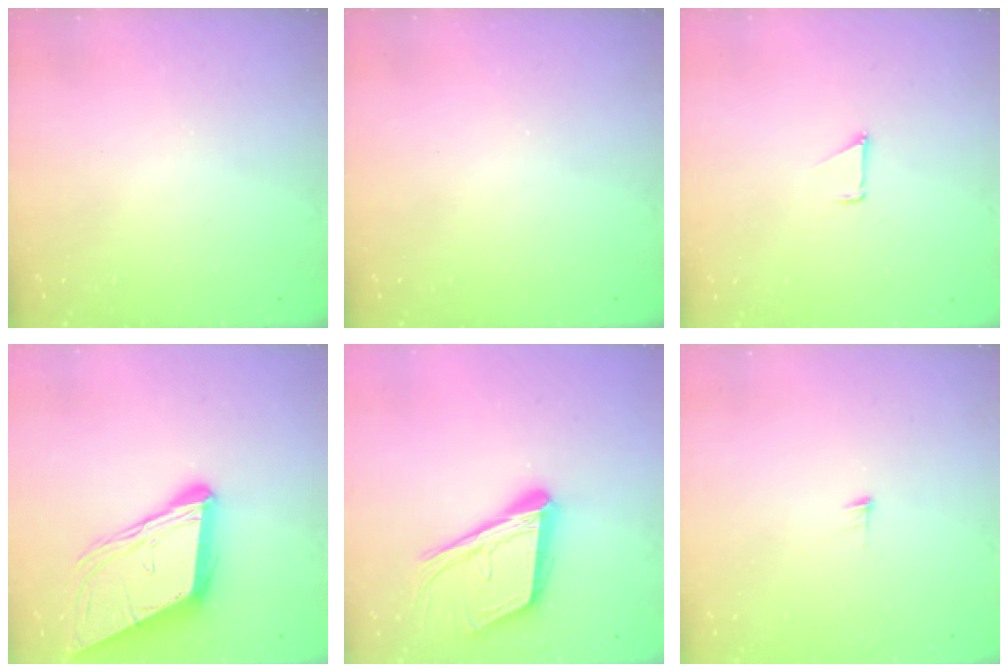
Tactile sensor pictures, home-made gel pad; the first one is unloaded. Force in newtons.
{"total": 0.0}
{"total": 0.9, "press": 0.9, "slide": 0.1}
{"total": 12.8, "press": 12.3, "slide": 3.6}
{"total": 17.4, "press": 17.0, "slide": 3.7}
{"total": 4.5, "press": 4.5, "slide": 0.3}